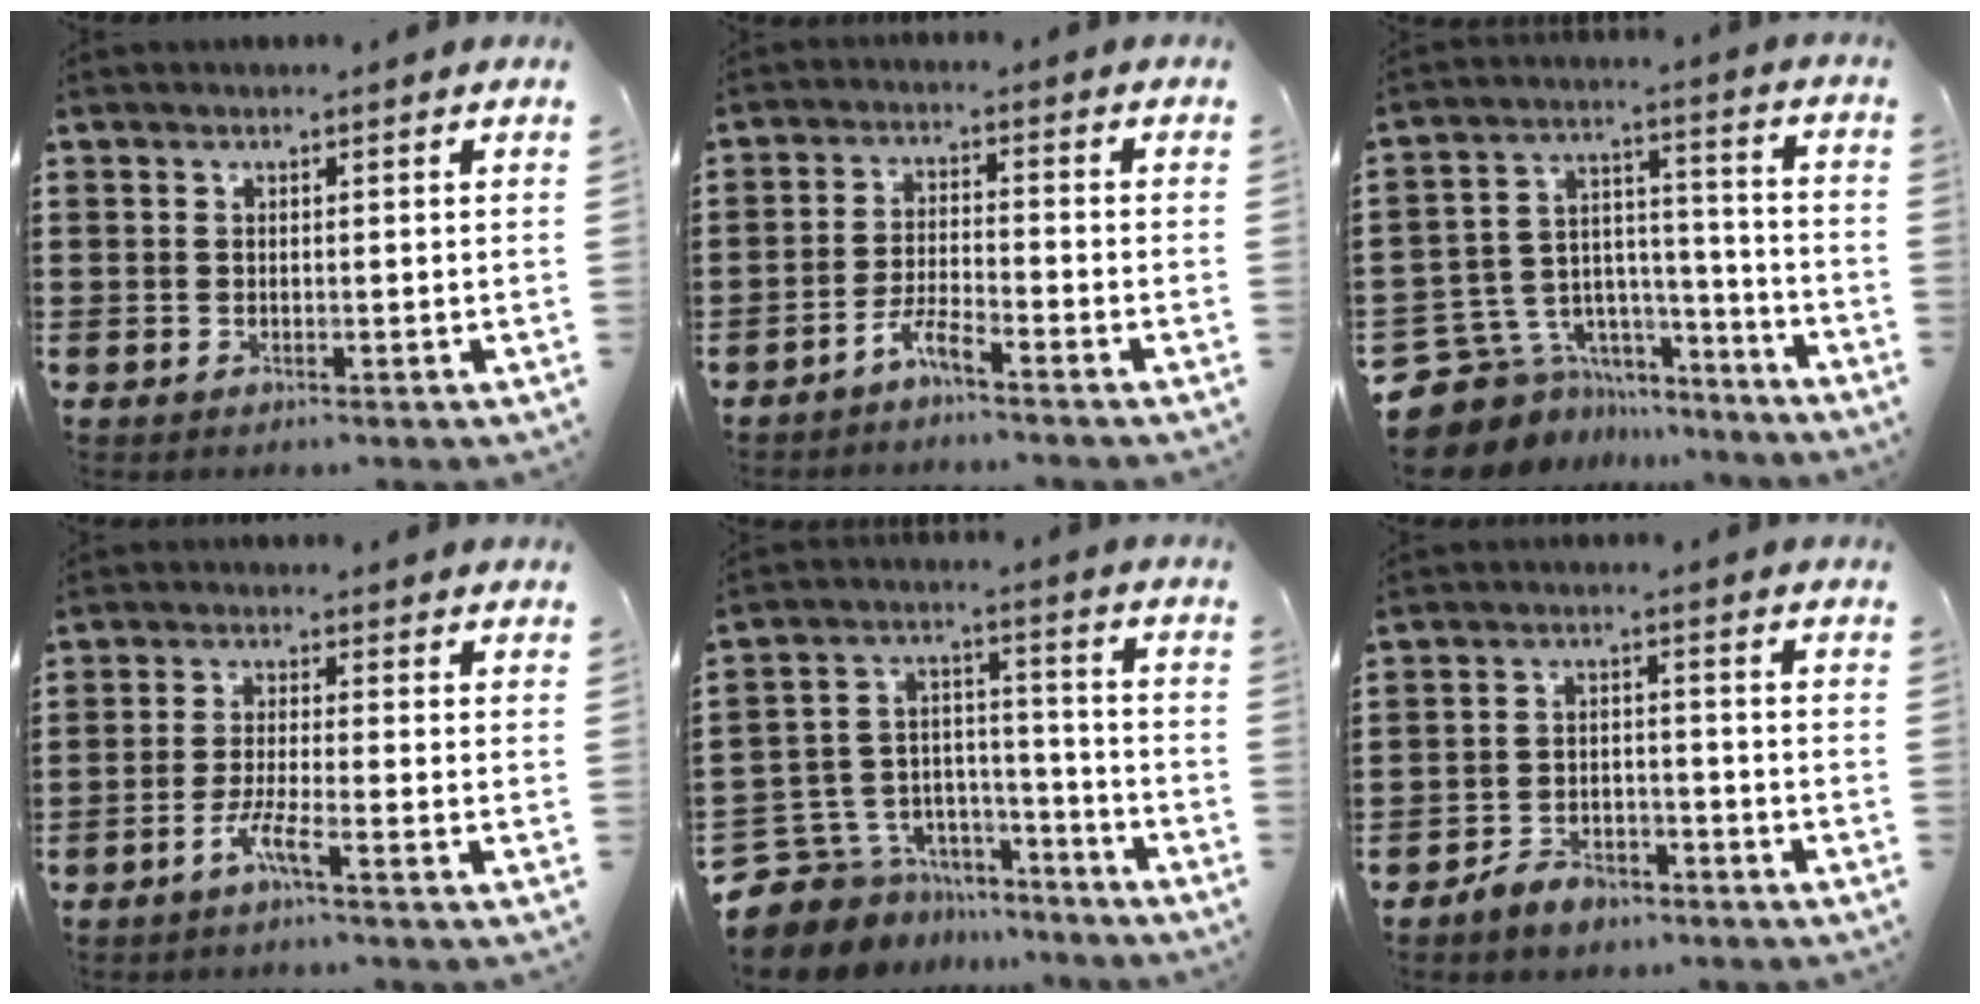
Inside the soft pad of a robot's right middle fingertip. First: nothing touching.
{"total": 3.9, "force": [-3.3, 0.3, 2.0], "torque": [-0.051, 0.003, -0.069]}
{"total": 8.9, "force": [-6.6, 5.8, 1.3], "torque": [-0.062, -0.001, -0.123]}
{"total": 4.2, "force": [-2.8, 0.1, 3.2], "torque": [-0.068, -0.003, -0.055]}
{"total": 7.9, "force": [-5.8, 5.2, 0.4], "torque": [-0.038, 0.001, -0.109]}
{"total": 3.9, "force": [-3.5, 1.5, 0.9], "torque": [-0.016, 0.013, -0.070]}